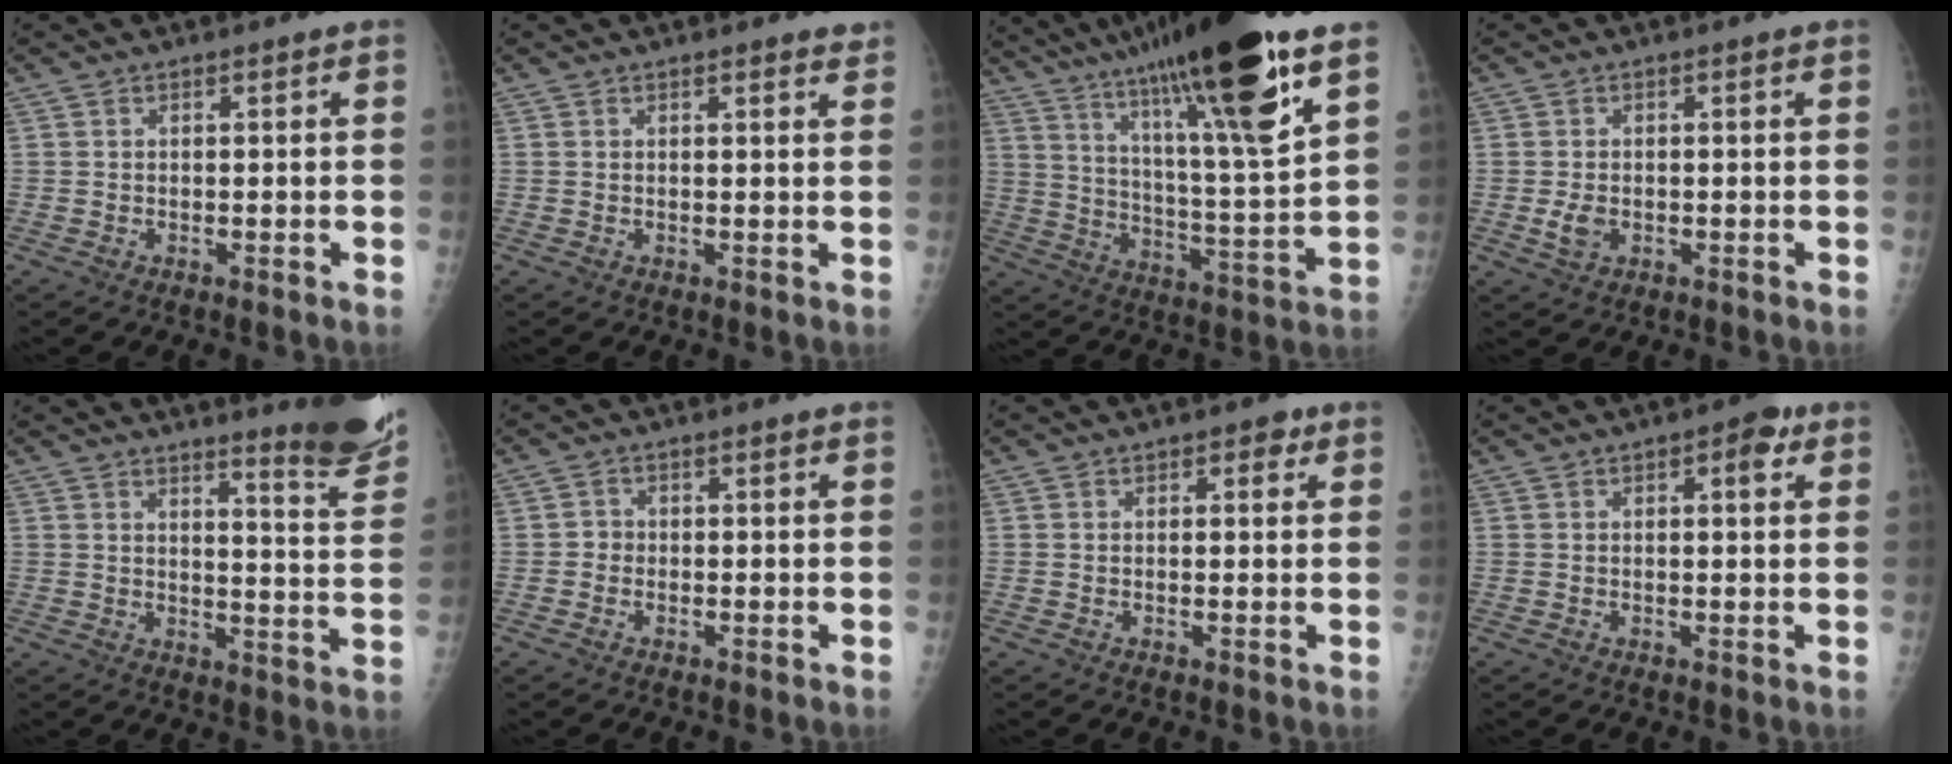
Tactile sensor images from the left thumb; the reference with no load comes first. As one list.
[{"total": 2.2, "force": [1.9, 0.5, 1.0], "torque": [-0.003, -0.004, 0.019]}, {"total": 25.3, "force": [16.0, 2.7, 19.5], "torque": [-0.313, -0.048, 0.267]}, {"total": 2.6, "force": [-0.5, 1.8, 1.9], "torque": [-0.037, -0.002, -0.007]}, {"total": 11.8, "force": [9.8, 0.9, 6.5], "torque": [-0.063, -0.091, 0.118]}, {"total": 1.5, "force": [-0.5, 1.3, 0.4], "torque": [0.005, 0.007, -0.013]}, {"total": 2.3, "force": [1.1, 1.4, 1.5], "torque": [-0.006, 0.000, 0.010]}, {"total": 3.9, "force": [1.6, 1.7, 3.1], "torque": [-0.029, 0.001, 0.014]}]